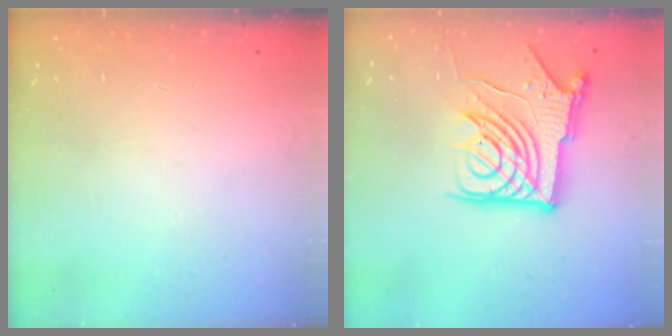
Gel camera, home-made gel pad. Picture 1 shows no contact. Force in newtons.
{"total": 14.9, "press": 14.8, "slide": 1.8}